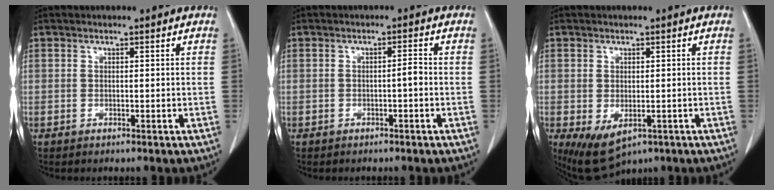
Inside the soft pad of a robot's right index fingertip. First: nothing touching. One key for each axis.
{"total": 1.4, "fx": -0.5, "fy": 0.2, "fz": 1.3, "tx": -0.020, "ty": 0.003, "tz": -0.009}
{"total": 6.2, "fx": -2.6, "fy": 3.4, "fz": 4.5, "tx": -0.072, "ty": -0.014, "tz": -0.026}